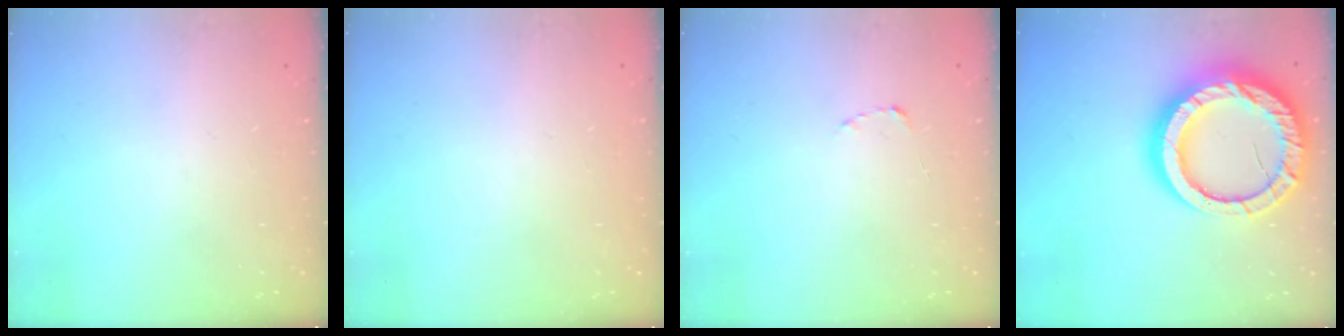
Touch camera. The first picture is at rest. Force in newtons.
{"total": 2.6, "press": 2.6, "slide": 0.2}
{"total": 1.8, "press": 1.7, "slide": 0.3}
{"total": 25.1, "press": 25.0, "slide": 2.5}